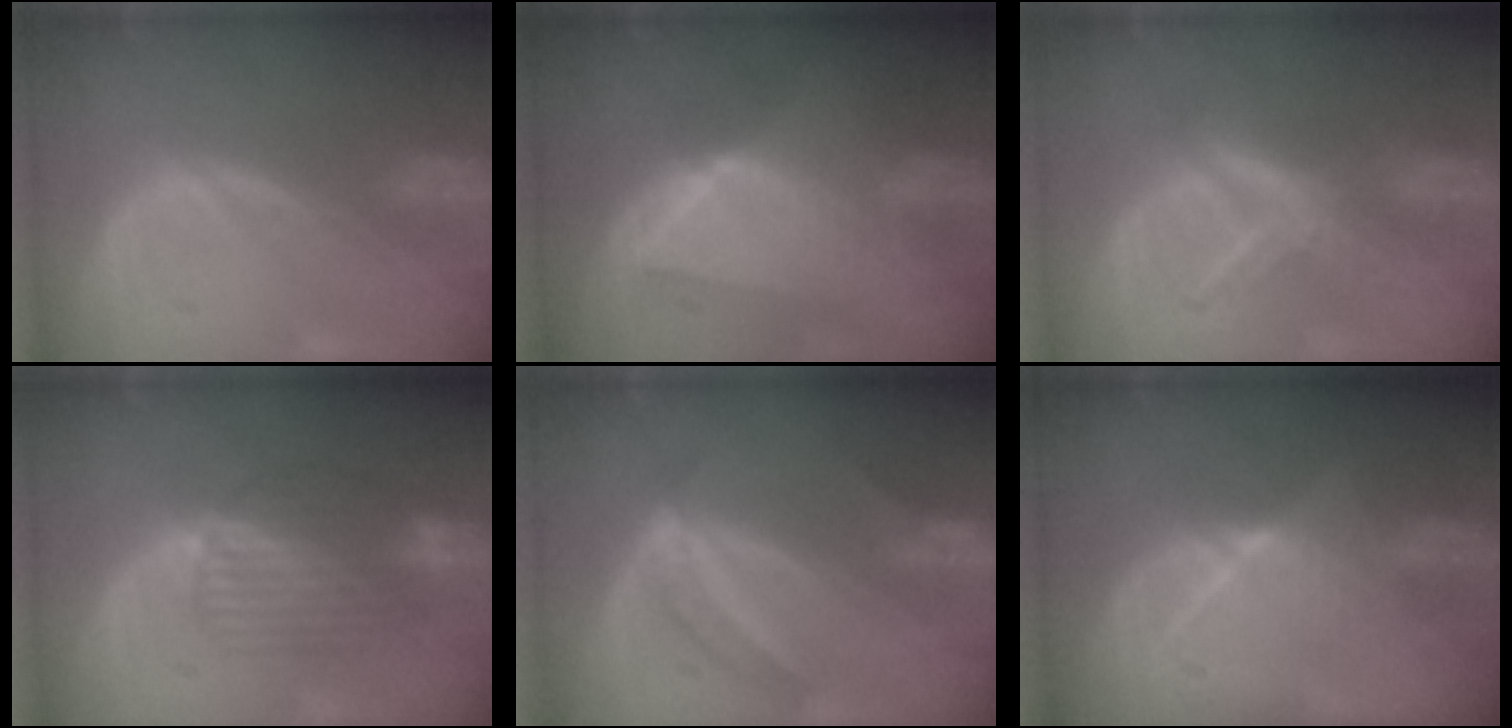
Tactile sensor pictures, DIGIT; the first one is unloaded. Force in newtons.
{"total": 8.8, "press": 8.8, "slide": 0.5}
{"total": 5.4, "press": 5.4, "slide": 0.7}
{"total": 8.1, "press": 7.4, "slide": 3.2}
{"total": 5.7, "press": 4.8, "slide": 3.1}
{"total": 6.5, "press": 6.0, "slide": 2.3}